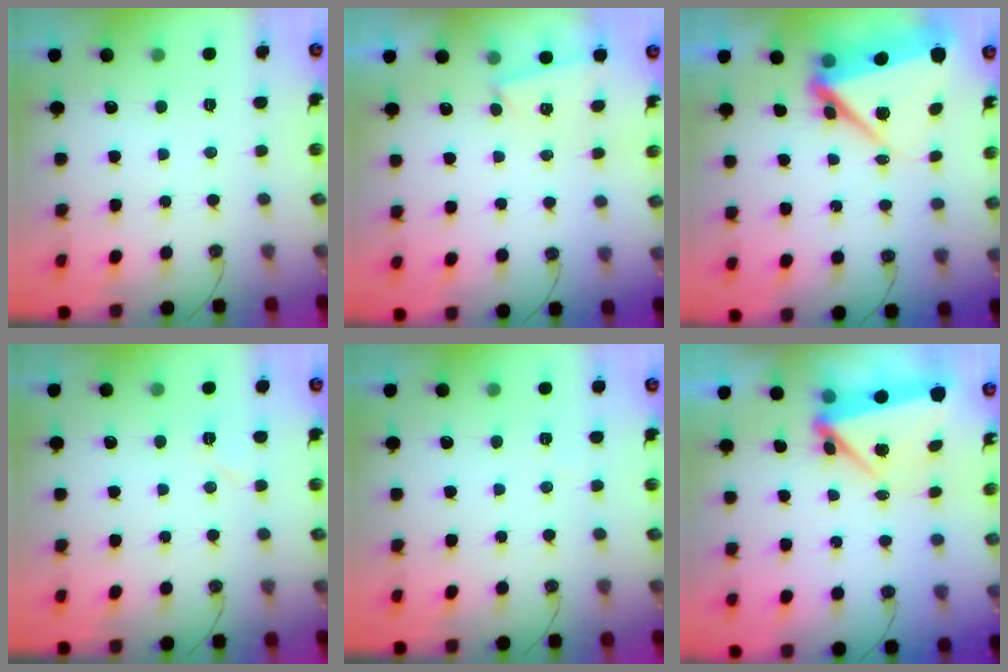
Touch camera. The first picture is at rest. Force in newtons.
{"total": 1.7, "press": 1.3, "slide": 1.0}
{"total": 10.0, "press": 9.9, "slide": 1.6}
{"total": 5.4, "press": 4.7, "slide": 2.6}
{"total": 1.6, "press": 1.4, "slide": 0.7}
{"total": 6.6, "press": 5.8, "slide": 3.0}